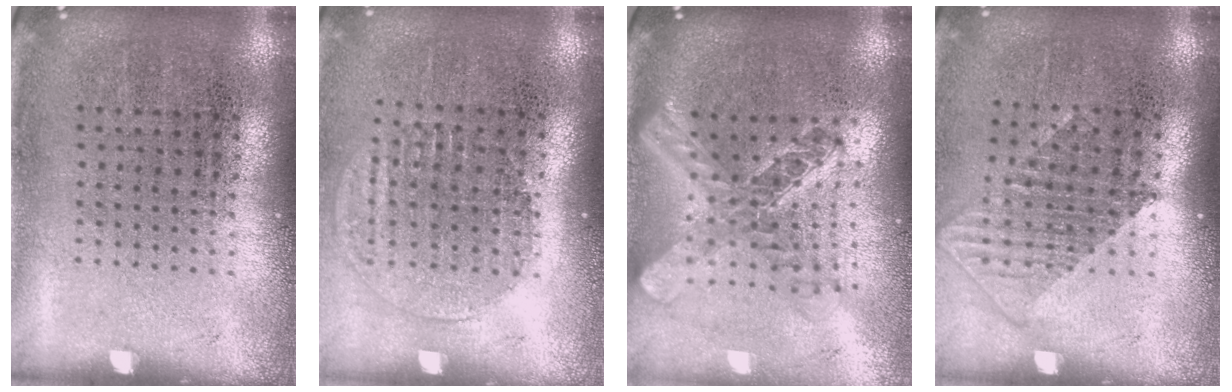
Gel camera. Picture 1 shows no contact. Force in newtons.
{"total": 1.3, "press": 1.2, "slide": 0.6}
{"total": 2.3, "press": 1.8, "slide": 1.4}
{"total": 1.2, "press": 1.0, "slide": 0.8}